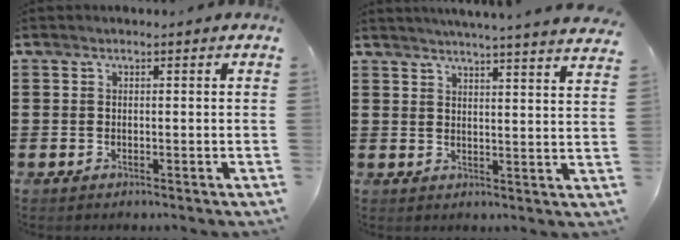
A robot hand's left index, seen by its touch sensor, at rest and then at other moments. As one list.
[{"total": 4.0, "force": [3.8, -1.1, 0.6], "torque": [-0.025, -0.025, 0.064]}]